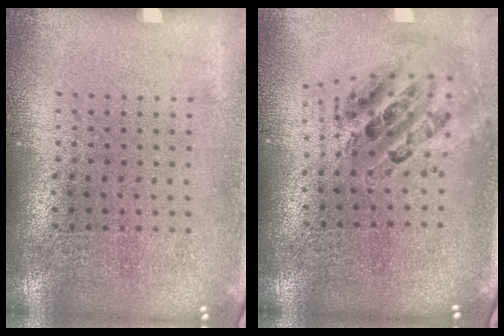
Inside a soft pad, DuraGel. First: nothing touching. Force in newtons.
{"total": 1.0, "press": 0.9, "slide": 0.3}